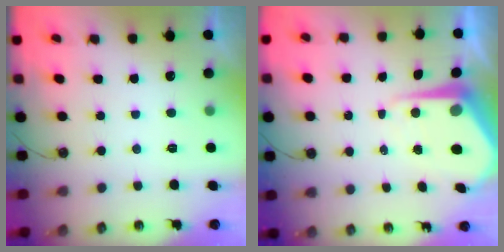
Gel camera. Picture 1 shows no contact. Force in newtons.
{"total": 7.7, "press": 7.6, "slide": 0.6}